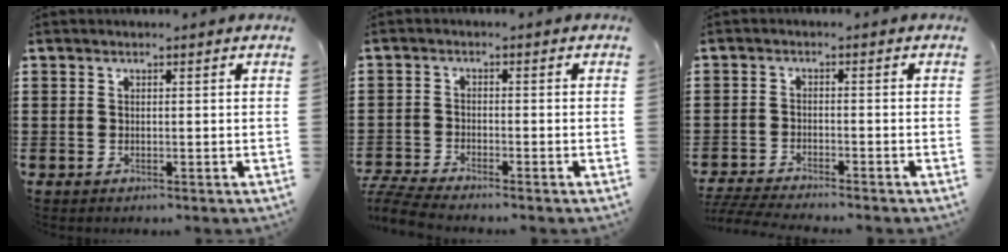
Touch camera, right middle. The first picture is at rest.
{"total": 3.9, "force": [-3.7, 0.2, 1.2], "torque": [-0.041, -0.010, -0.081]}
{"total": 3.6, "force": [-3.5, 0.0, 0.8], "torque": [-0.028, -0.008, -0.076]}